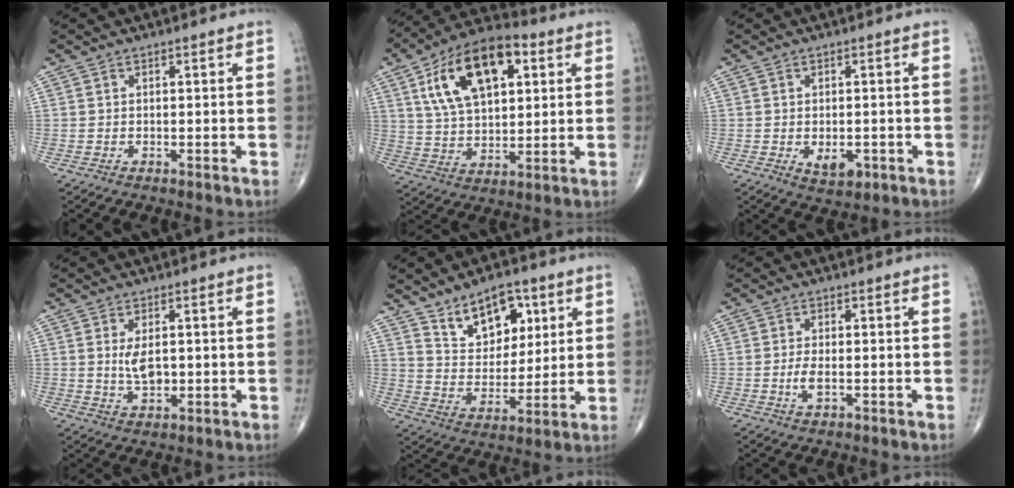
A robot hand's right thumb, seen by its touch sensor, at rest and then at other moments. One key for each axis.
{"total": 19.2, "fx": 6.8, "fy": 10.1, "fz": 14.8, "tx": -0.233, "ty": 0.001, "tz": 0.115}
{"total": 4.2, "fx": -1.1, "fy": 2.4, "fz": 3.3, "tx": -0.037, "ty": -0.002, "tz": -0.008}
{"total": 4.5, "fx": 0.5, "fy": 2.3, "fz": 3.8, "tx": -0.066, "ty": -0.010, "tz": 0.015}
{"total": 12.9, "fx": 6.9, "fy": 7.7, "fz": 7.7, "tx": -0.084, "ty": -0.042, "tz": 0.125}
{"total": 2.9, "fx": -0.6, "fy": 1.1, "fz": 2.6, "tx": -0.058, "ty": -0.003, "tz": -0.012}